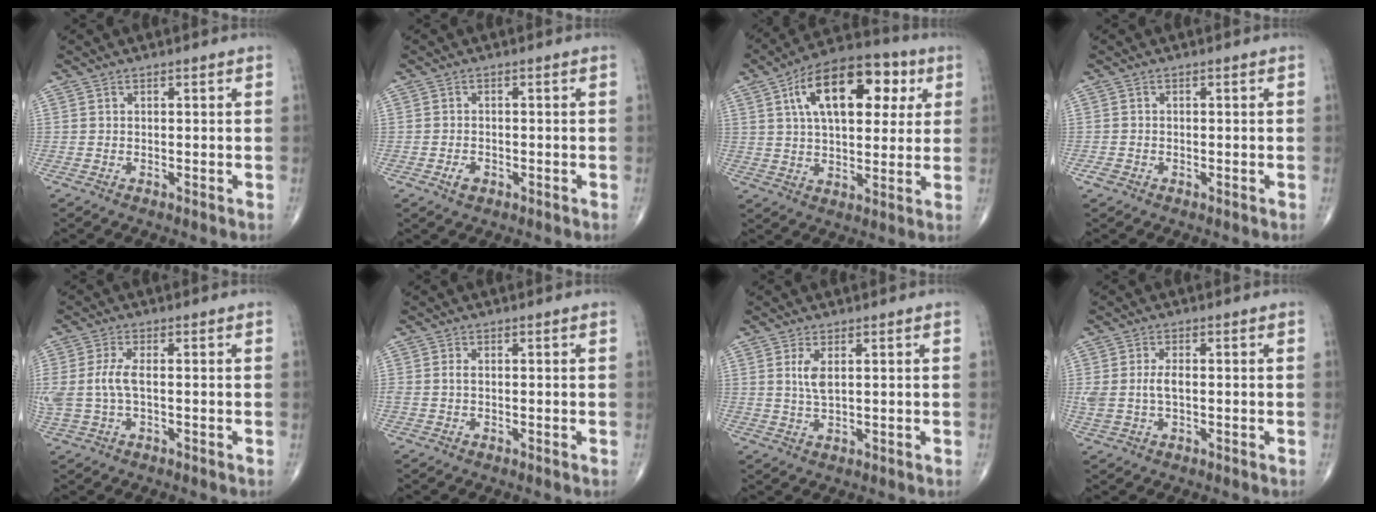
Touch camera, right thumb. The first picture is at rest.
{"total": 2.2, "force": [-1.0, 1.5, 1.3], "torque": [-0.020, 0.004, -0.015]}
{"total": 18.9, "force": [6.4, 9.8, 14.8], "torque": [-0.201, 0.006, 0.095]}
{"total": 1.3, "force": [-0.7, 1.0, 0.5], "torque": [-0.011, 0.004, -0.013]}
{"total": 6.0, "force": [0.0, 2.7, 5.4], "torque": [-0.148, 0.010, 0.000]}
{"total": 0.9, "force": [0.0, 0.5, 0.8], "torque": [-0.018, 0.001, 0.000]}
{"total": 3.2, "force": [1.0, 1.0, 2.9], "torque": [-0.061, -0.007, 0.026]}
{"total": 4.2, "force": [0.1, 2.1, 3.6], "torque": [-0.088, 0.007, 0.005]}